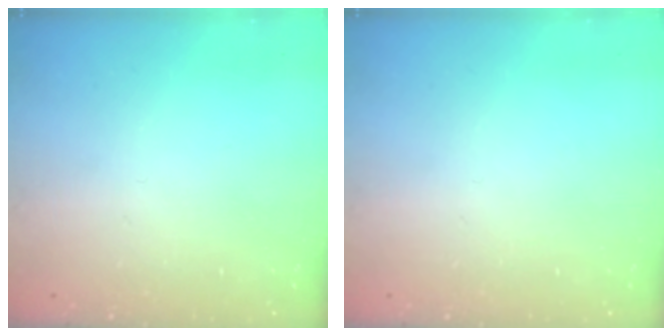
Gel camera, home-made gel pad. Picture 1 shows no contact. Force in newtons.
{"total": 0.0}